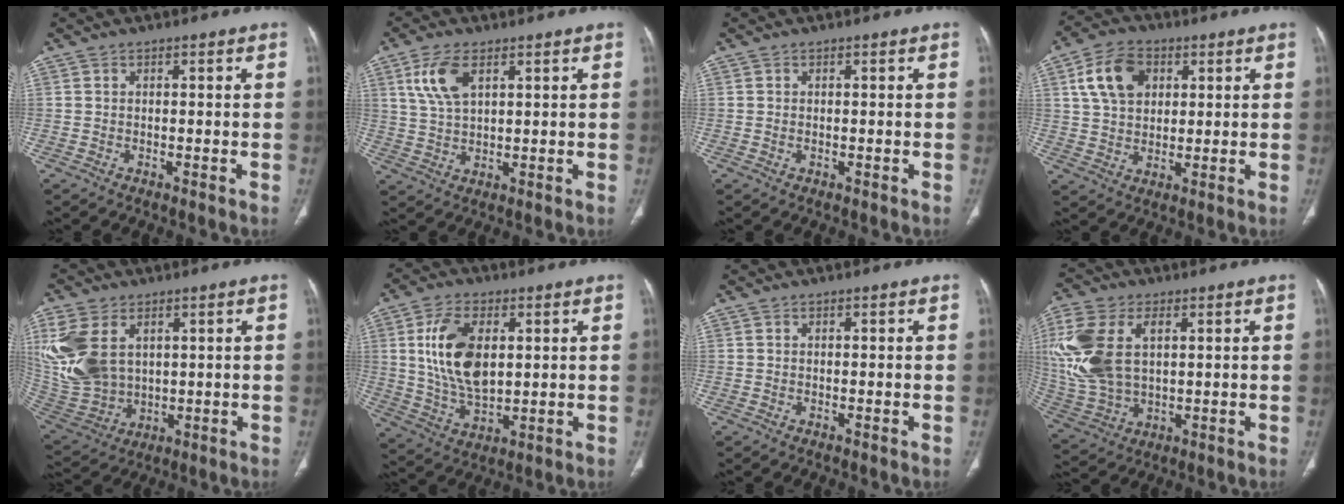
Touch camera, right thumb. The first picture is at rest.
{"total": 7.5, "force": [3.3, 3.7, 5.6], "torque": [-0.117, -0.006, 0.071]}
{"total": 0.5, "force": [-0.1, 0.4, 0.4], "torque": [-0.012, 0.005, 0.002]}
{"total": 10.5, "force": [3.6, 7.4, 6.6], "torque": [-0.102, 0.001, 0.063]}
{"total": 17.0, "force": [4.6, 11.5, 11.6], "torque": [-0.266, -0.016, 0.115]}
{"total": 13.9, "force": [2.9, 7.8, 11.2], "torque": [-0.204, -0.013, 0.062]}
{"total": 0.0}
{"total": 17.8, "force": [4.0, 10.7, 13.7], "torque": [-0.319, -0.003, 0.084]}